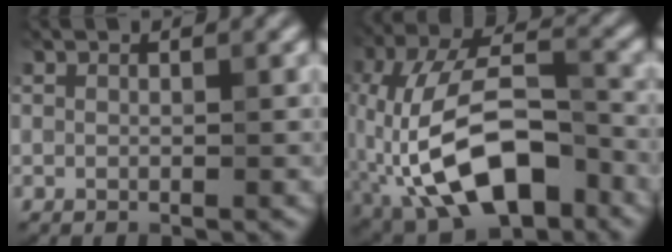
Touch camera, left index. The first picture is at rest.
{"total": 13.2, "force": [-5.5, 6.3, 10.2], "torque": [-0.193, 0.001, -0.101]}